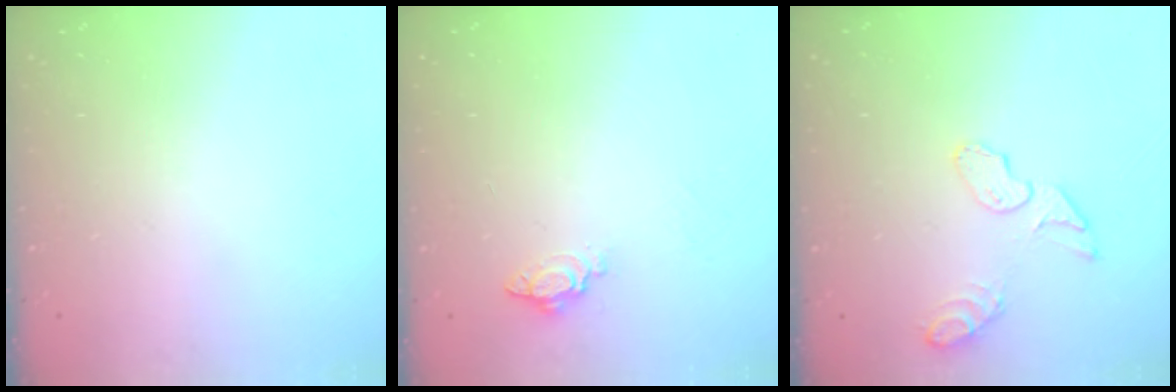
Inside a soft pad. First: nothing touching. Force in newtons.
{"total": 5.6, "press": 5.6, "slide": 0.7}
{"total": 7.5, "press": 7.5, "slide": 1.0}